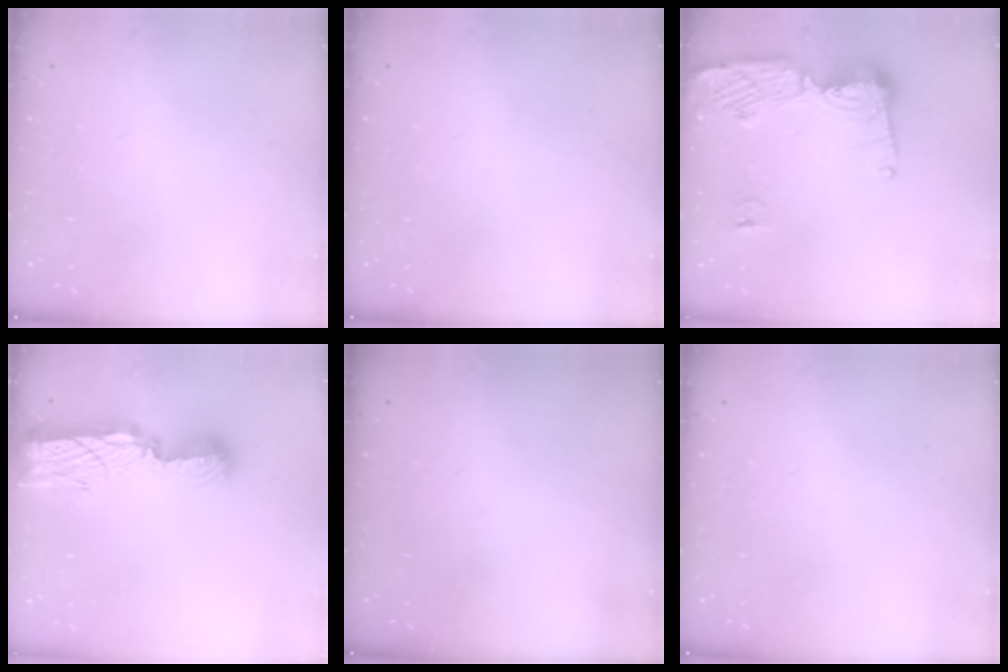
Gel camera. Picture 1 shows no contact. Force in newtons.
{"total": 0.0}
{"total": 14.0, "press": 13.9, "slide": 1.4}
{"total": 14.1, "press": 14.1, "slide": 0.7}
{"total": 0.0}
{"total": 0.0}